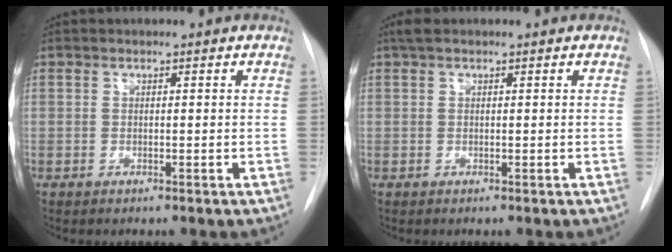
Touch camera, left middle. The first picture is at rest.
{"total": 1.7, "force": [1.2, 0.5, 1.1], "torque": [-0.022, 0.019, 0.020]}